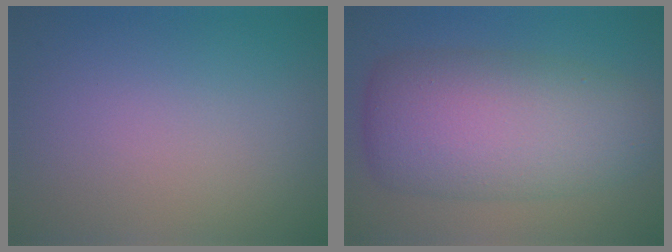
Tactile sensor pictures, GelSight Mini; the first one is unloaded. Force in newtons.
{"total": 9.4, "press": 9.4, "slide": 0.5}